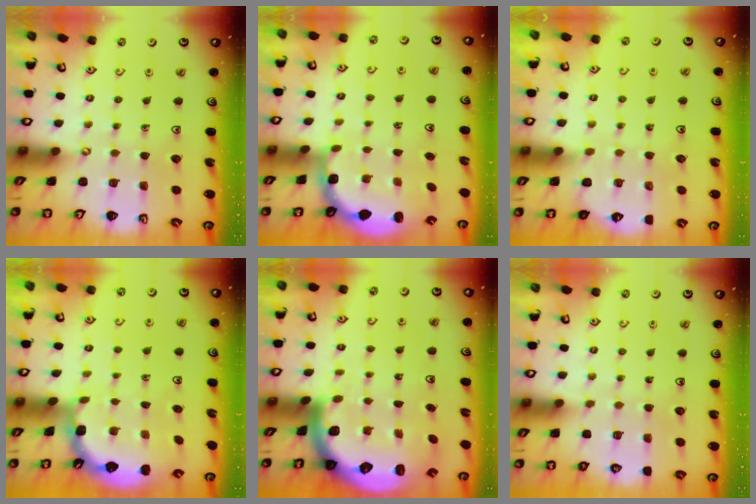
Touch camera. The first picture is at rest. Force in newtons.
{"total": 2.9, "press": 2.0, "slide": 2.1}
{"total": 3.9, "press": 3.9, "slide": 0.6}
{"total": 2.0, "press": 2.0, "slide": 0.2}
{"total": 4.6, "press": 4.5, "slide": 1.1}
{"total": 0.0}